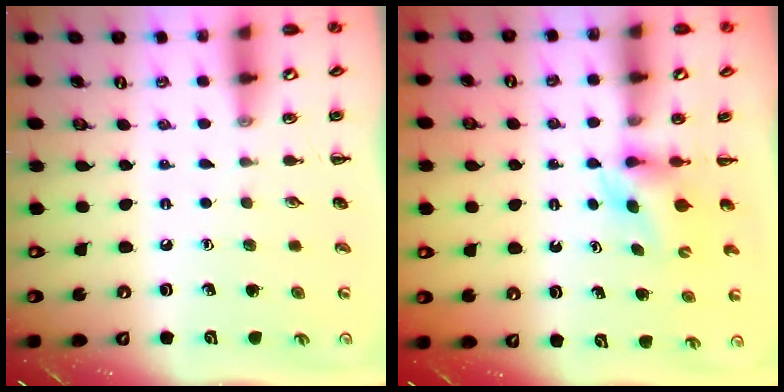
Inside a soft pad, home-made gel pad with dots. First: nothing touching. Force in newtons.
{"total": 4.0, "press": 3.9, "slide": 0.9}